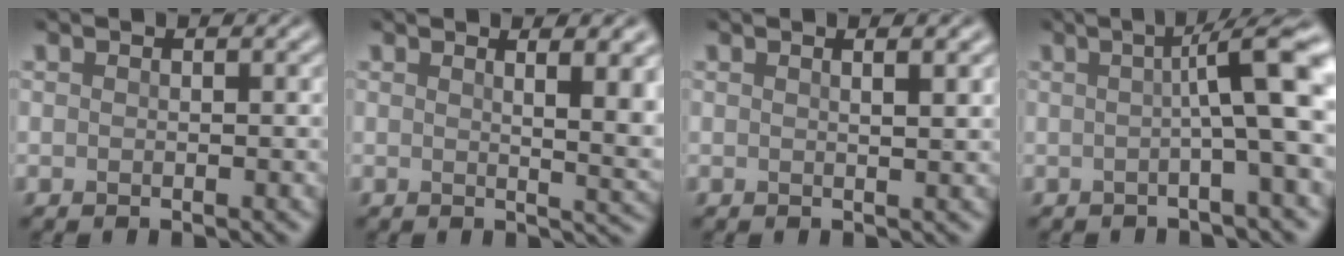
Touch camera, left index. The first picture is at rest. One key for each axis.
{"total": 5.7, "fx": 1.9, "fy": 1.8, "fz": 5.1, "tx": -0.043, "ty": 0.000, "tz": 0.025}
{"total": 1.9, "fx": 0.9, "fy": 0.6, "fz": 1.6, "tx": -0.016, "ty": 0.003, "tz": 0.005}
{"total": 7.8, "fx": 0.8, "fy": 1.3, "fz": 7.7, "tx": -0.093, "ty": 0.015, "tz": 0.004}